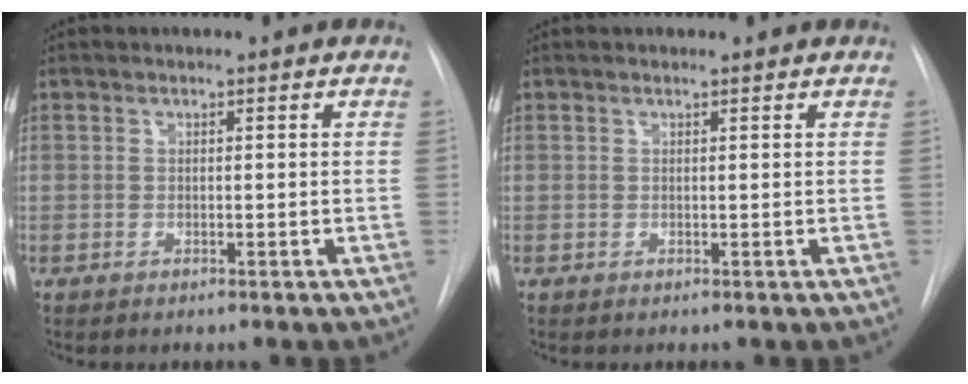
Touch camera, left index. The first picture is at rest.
{"total": 0.7, "force": [0.7, 0.1, 0.0], "torque": [-0.008, 0.004, 0.009]}